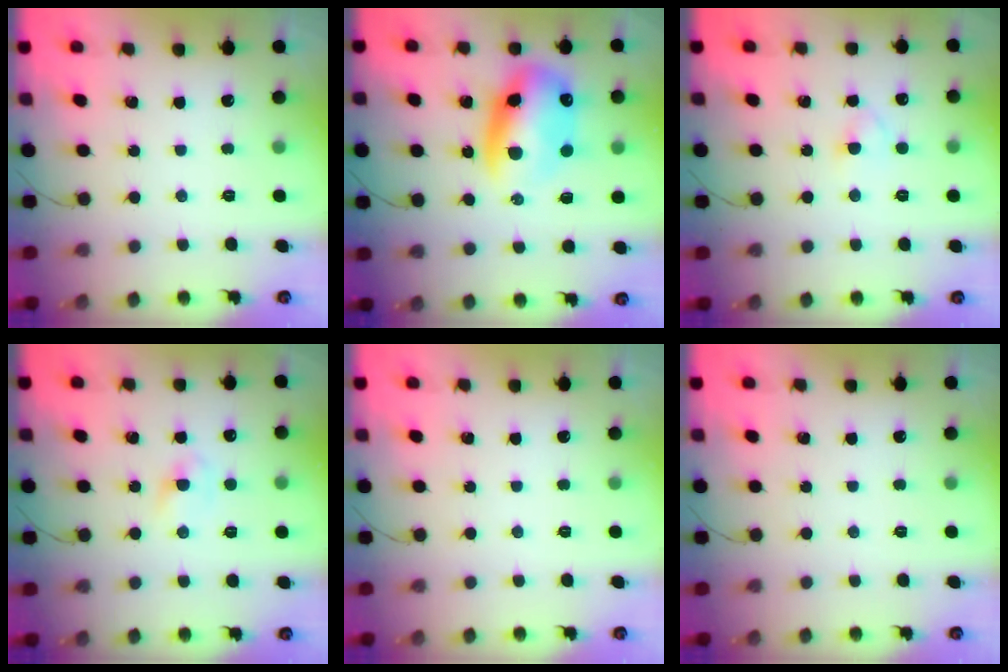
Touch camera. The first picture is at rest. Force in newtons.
{"total": 13.4, "press": 13.0, "slide": 3.4}
{"total": 2.9, "press": 2.7, "slide": 1.2}
{"total": 2.7, "press": 2.5, "slide": 1.0}
{"total": 0.0}
{"total": 0.0}